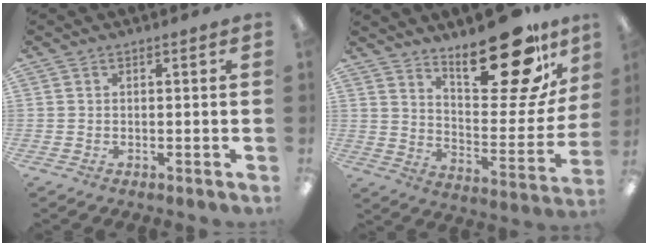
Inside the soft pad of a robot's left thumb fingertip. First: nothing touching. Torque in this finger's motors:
{"motor_torque": [0.40, 0.45, 0.65, -1.36, 0.10]}